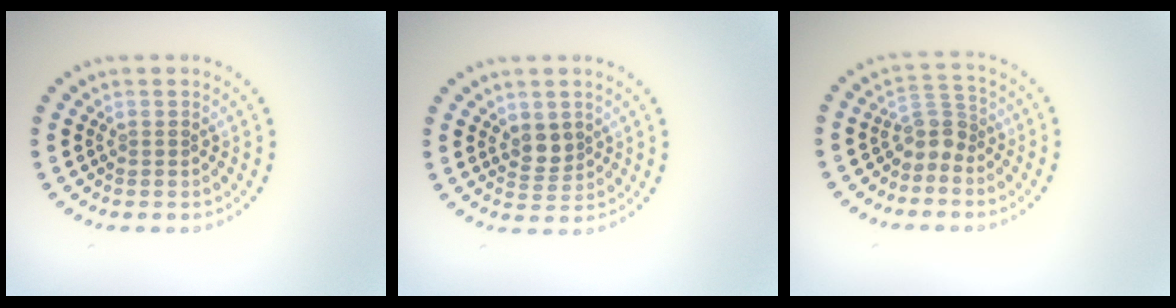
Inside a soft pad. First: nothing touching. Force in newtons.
{"total": 2.0, "press": 1.8, "slide": 0.8}
{"total": 2.5, "press": 1.9, "slide": 1.6}